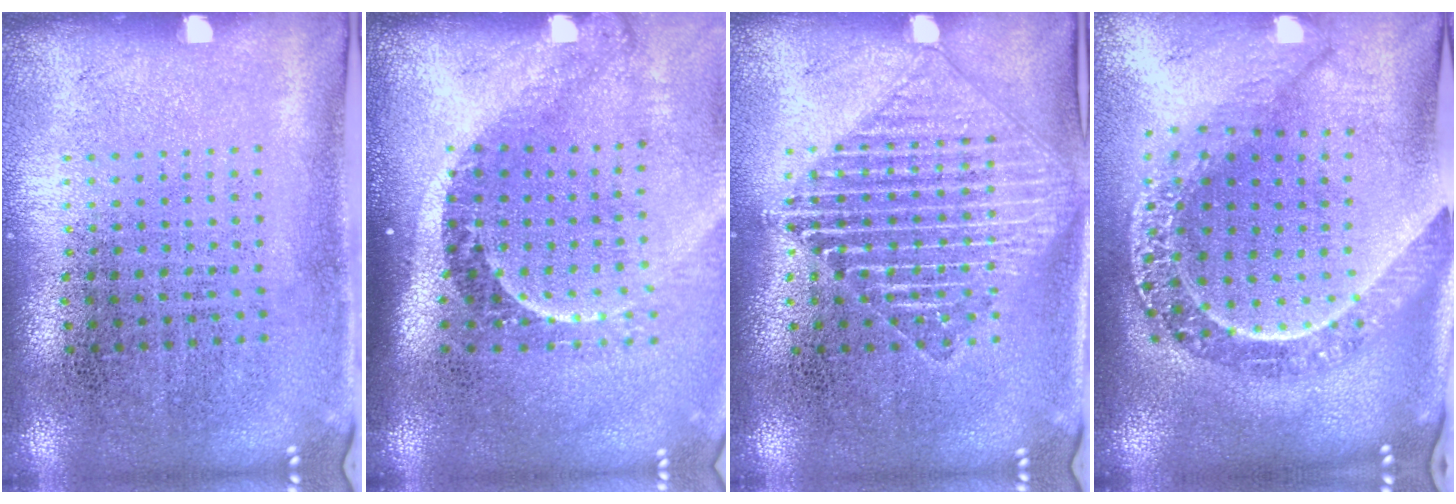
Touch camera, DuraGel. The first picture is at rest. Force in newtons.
{"total": 2.3, "press": 1.5, "slide": 1.7}
{"total": 1.7, "press": 1.7, "slide": 0.2}
{"total": 2.5, "press": 2.1, "slide": 1.4}